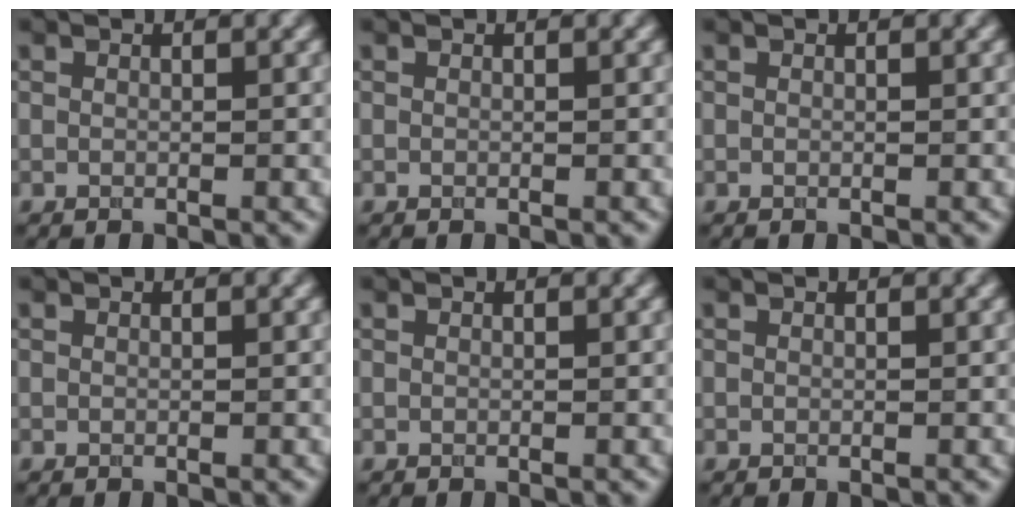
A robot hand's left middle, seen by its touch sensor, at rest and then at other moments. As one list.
[{"total": 0.0}, {"total": 0.0}, {"total": 0.0}, {"total": 0.0}, {"total": 0.0}]